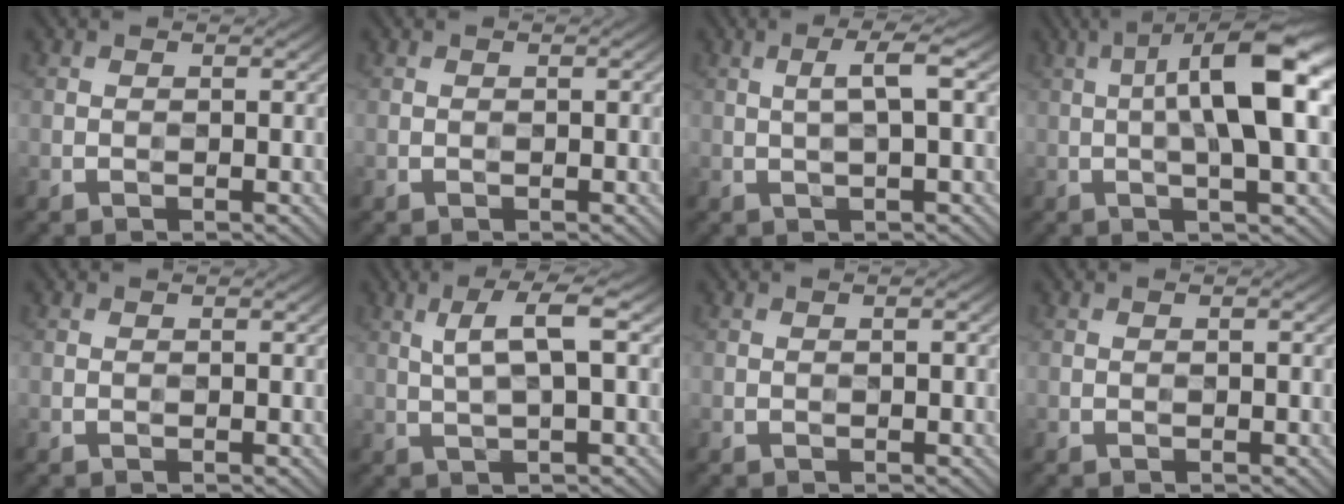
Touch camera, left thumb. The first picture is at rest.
{"total": 0.9, "force": [-0.1, 0.3, 0.8], "torque": [-0.013, 0.002, -0.002]}
{"total": 3.3, "force": [0.4, 0.0, 3.3], "torque": [-0.059, 0.014, 0.009]}
{"total": 12.4, "force": [1.4, 2.9, 11.9], "torque": [-0.179, 0.014, 0.021]}
{"total": 0.0}
{"total": 5.2, "force": [1.3, 0.7, 5.0], "torque": [-0.098, 0.012, 0.025]}
{"total": 1.0, "force": [-0.1, 0.0, 1.0], "torque": [-0.015, 0.003, -0.001]}
{"total": 0.7, "force": [-0.2, -0.1, 0.7], "torque": [-0.010, 0.002, -0.002]}